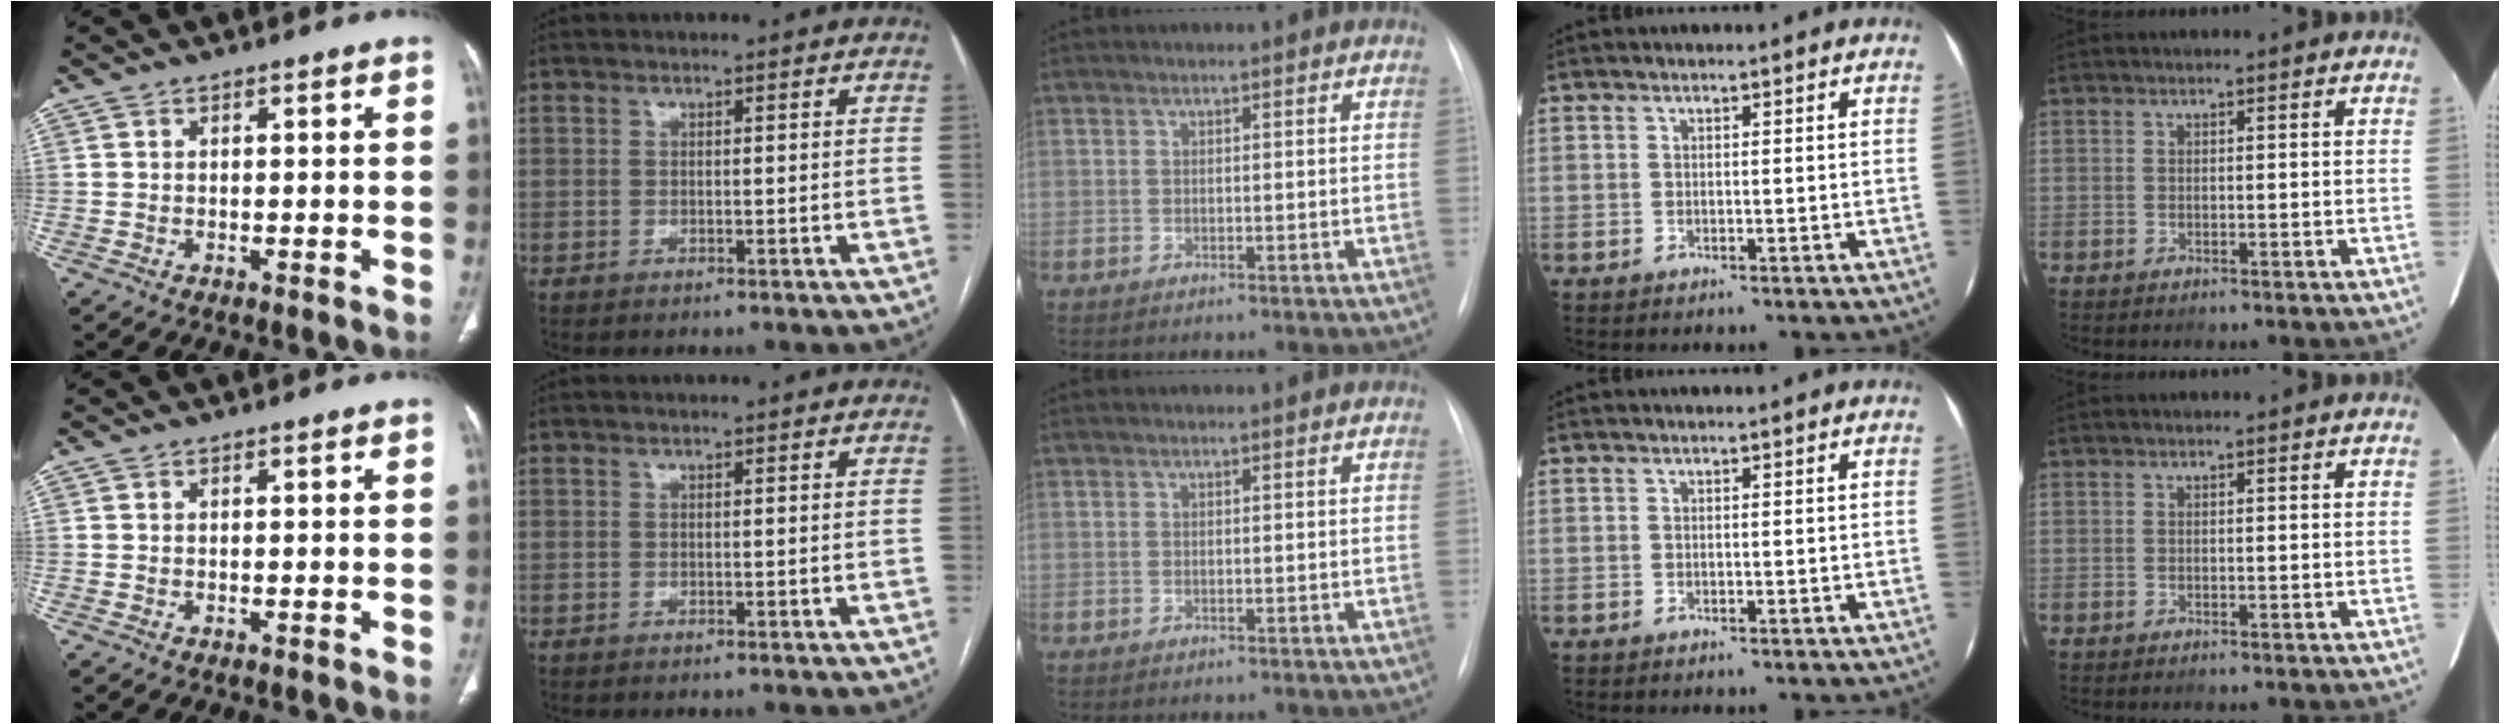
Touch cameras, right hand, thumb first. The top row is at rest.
{}